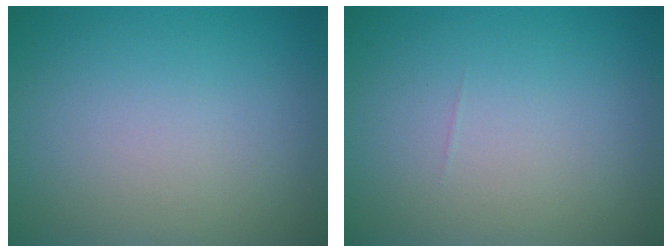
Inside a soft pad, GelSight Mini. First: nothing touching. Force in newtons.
{"total": 0.0}